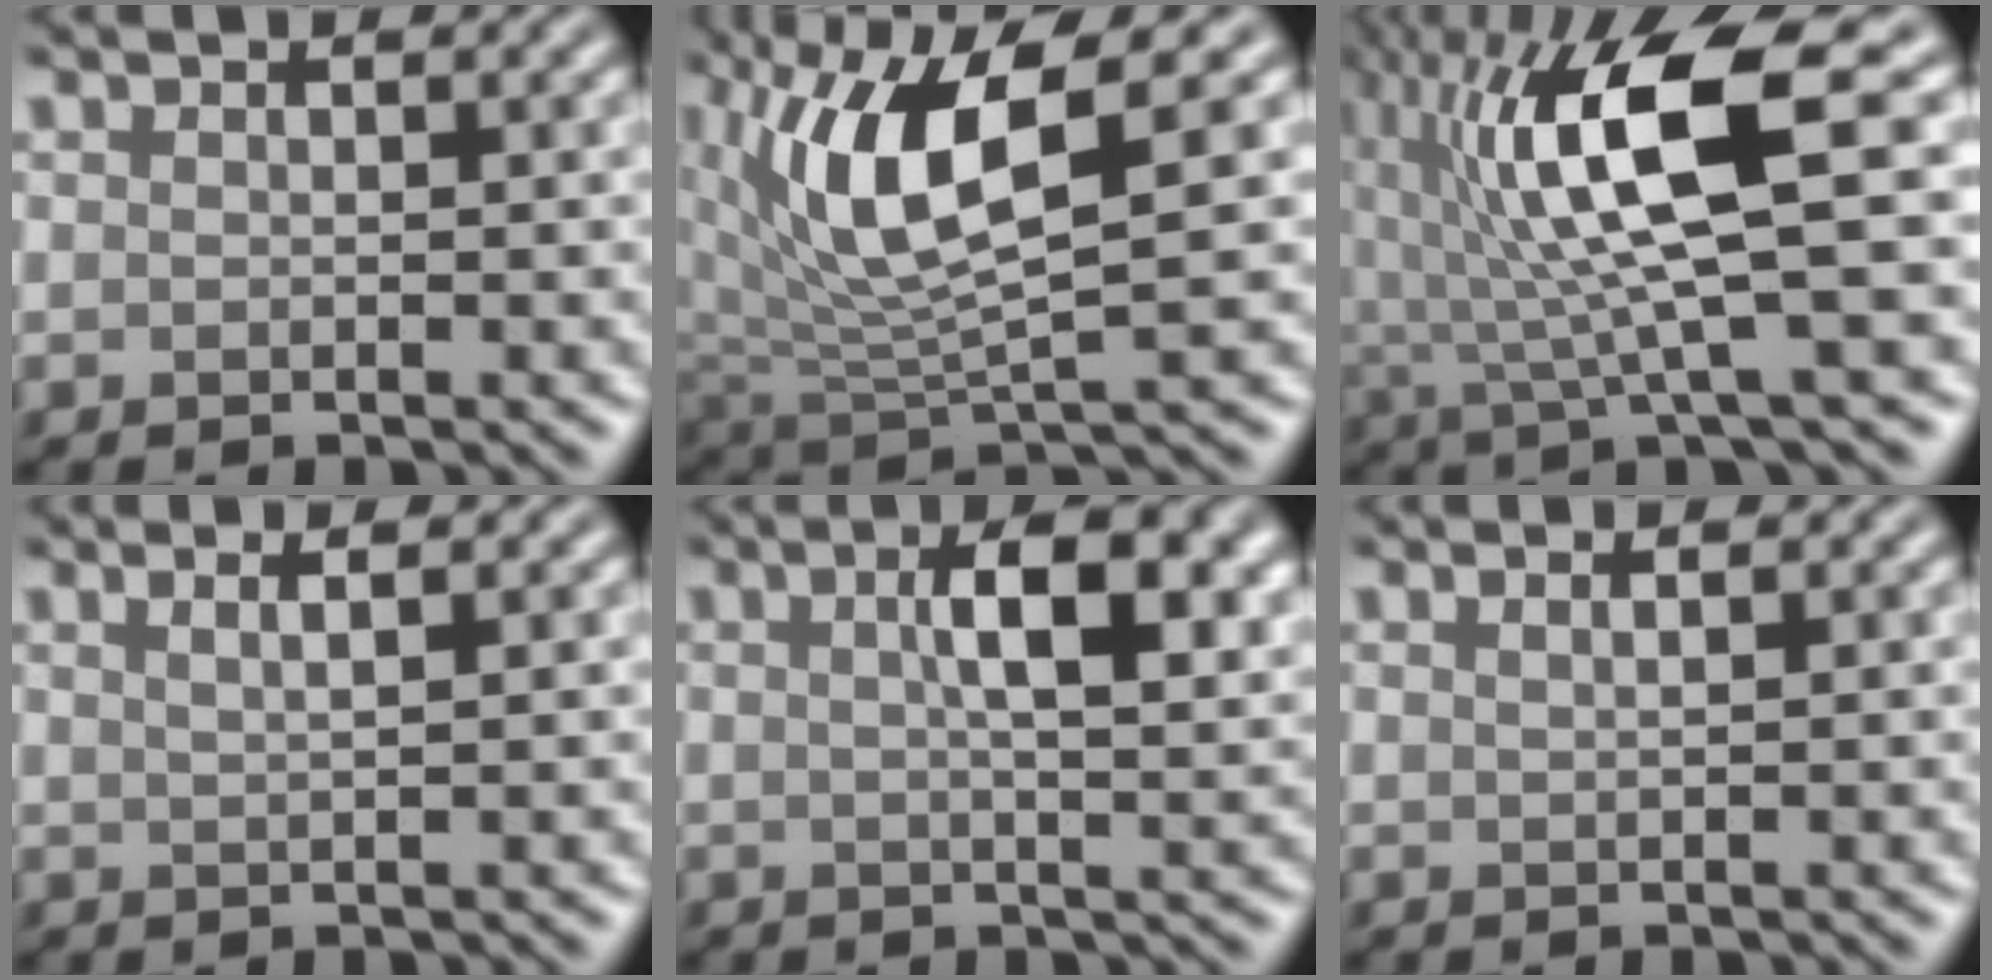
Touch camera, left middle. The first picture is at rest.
{"total": 7.7, "force": [2.1, 2.5, 6.9], "torque": [-0.154, -0.006, 0.045]}
{"total": 10.6, "force": [1.6, 2.2, 10.2], "torque": [-0.185, 0.001, 0.041]}
{"total": 3.2, "force": [1.6, 1.5, 2.3], "torque": [-0.005, 0.019, -0.009]}
{"total": 5.7, "force": [1.3, 1.7, 5.3], "torque": [-0.066, 0.010, 0.020]}
{"total": 2.5, "force": [1.2, 1.3, 1.7], "torque": [0.002, 0.013, -0.014]}